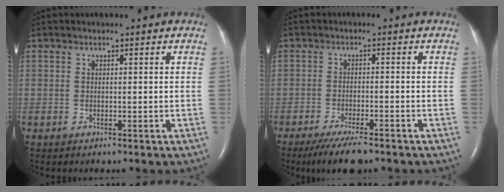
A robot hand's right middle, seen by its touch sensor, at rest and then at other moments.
{"total": 7.1, "force": [-5.5, 1.3, 4.2], "torque": [-0.072, -0.016, -0.089]}